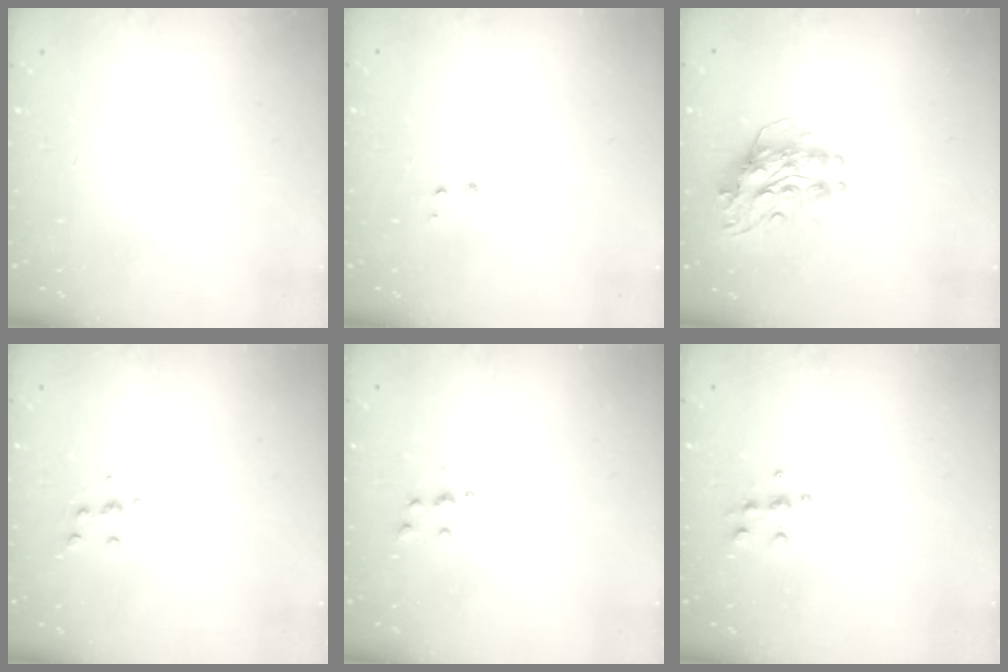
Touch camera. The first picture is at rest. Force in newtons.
{"total": 3.9, "press": 3.9, "slide": 0.5}
{"total": 8.9, "press": 8.9, "slide": 0.5}
{"total": 4.0, "press": 3.9, "slide": 0.9}
{"total": 4.8, "press": 4.8, "slide": 0.5}
{"total": 5.6, "press": 5.6, "slide": 0.6}